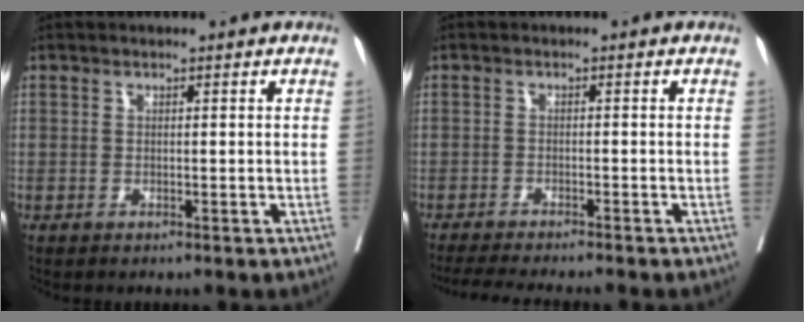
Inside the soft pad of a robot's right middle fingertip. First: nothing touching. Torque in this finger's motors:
{"motor_torque": [0.05, -0.12, 0.07, 0.01]}